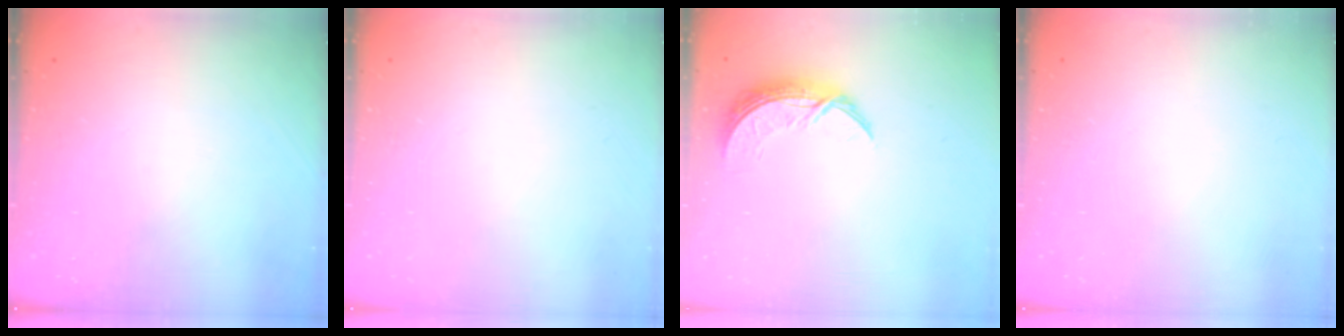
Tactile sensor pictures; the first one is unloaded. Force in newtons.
{"total": 0.0}
{"total": 9.0, "press": 8.9, "slide": 0.6}
{"total": 0.0}